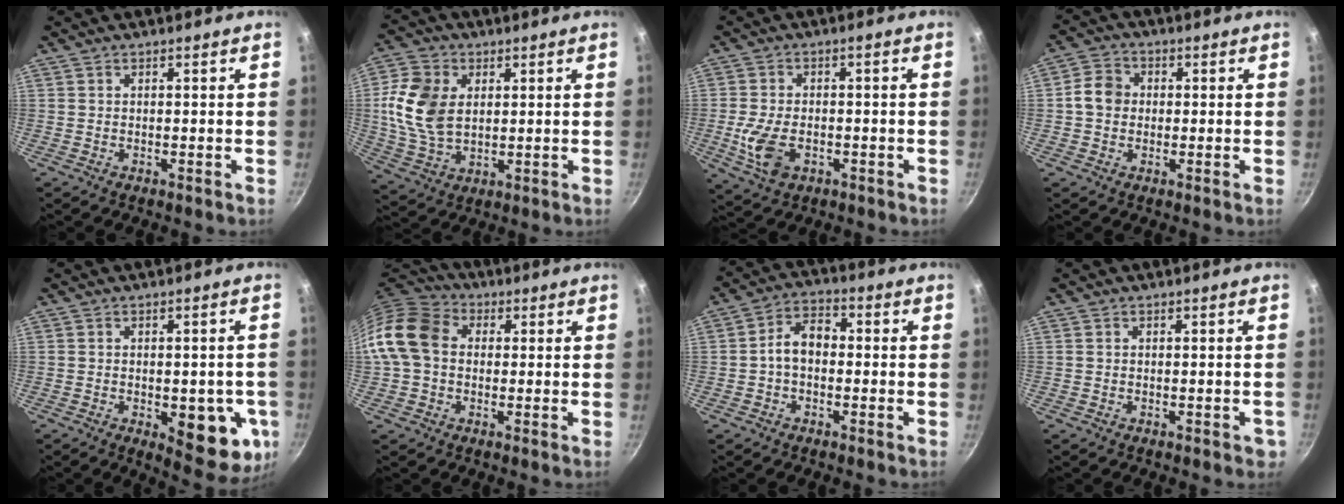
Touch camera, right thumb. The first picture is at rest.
{"total": 12.7, "force": [2.2, 8.8, 8.9], "torque": [-0.162, -0.010, 0.044]}
{"total": 7.3, "force": [-1.9, 4.0, 5.8], "torque": [-0.120, 0.000, -0.035]}
{"total": 5.4, "force": [0.0, 4.7, 2.7], "torque": [-0.027, 0.011, -0.014]}
{"total": 13.1, "force": [-3.2, 5.8, 11.2], "torque": [-0.093, -0.006, -0.034]}
{"total": 11.9, "force": [0.8, 9.3, 7.3], "torque": [-0.113, 0.025, -0.005]}
{"total": 6.6, "force": [-0.6, 4.5, 4.8], "torque": [-0.063, 0.029, -0.023]}
{"total": 1.8, "force": [-0.5, 1.2, 1.2], "torque": [-0.003, 0.007, -0.004]}